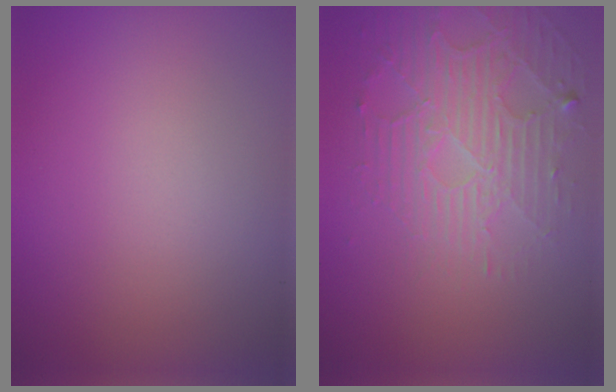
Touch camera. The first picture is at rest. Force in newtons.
{"total": 4.8, "press": 3.4, "slide": 3.4}